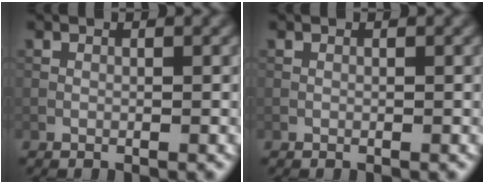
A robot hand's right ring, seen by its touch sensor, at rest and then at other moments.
{"total": 0.0}